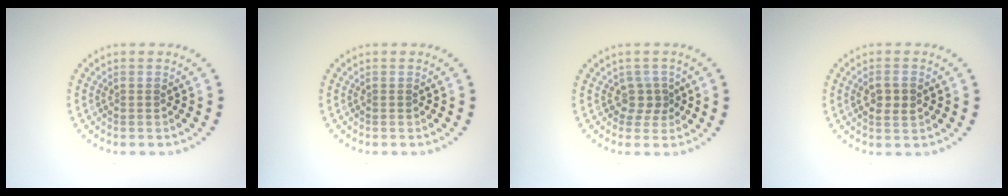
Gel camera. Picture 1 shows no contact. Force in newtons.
{"total": 0.0}
{"total": 1.8, "press": 1.3, "slide": 1.3}
{"total": 2.1, "press": 2.0, "slide": 0.4}